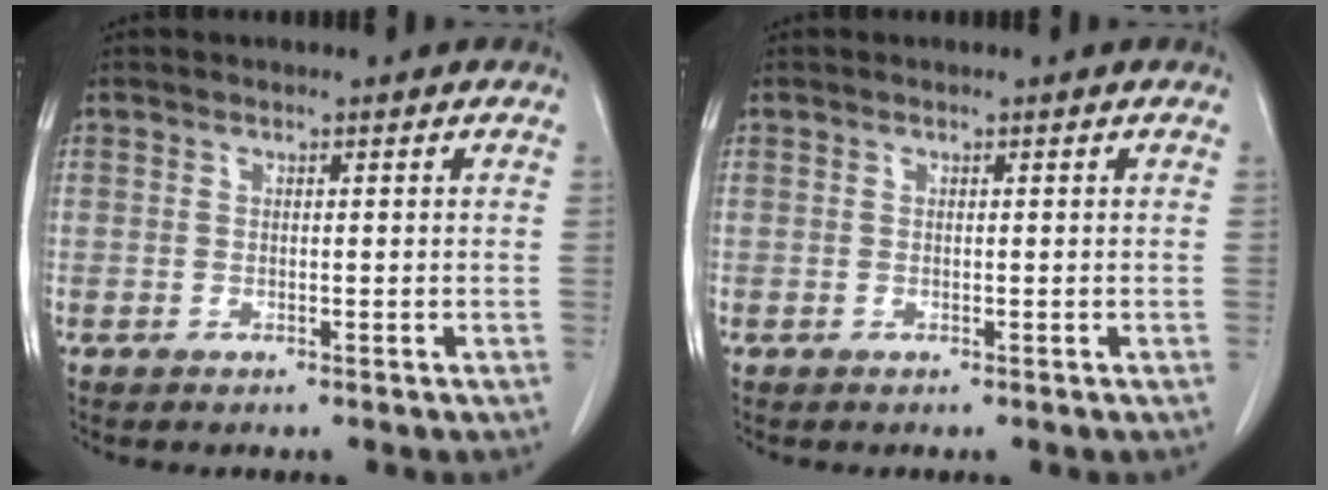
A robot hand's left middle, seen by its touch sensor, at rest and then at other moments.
{"total": 0.0}